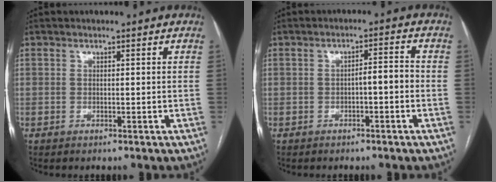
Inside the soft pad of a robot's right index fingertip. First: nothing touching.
{"total": 3.0, "force": [-0.9, 0.6, 2.8], "torque": [-0.039, 0.014, -0.012]}